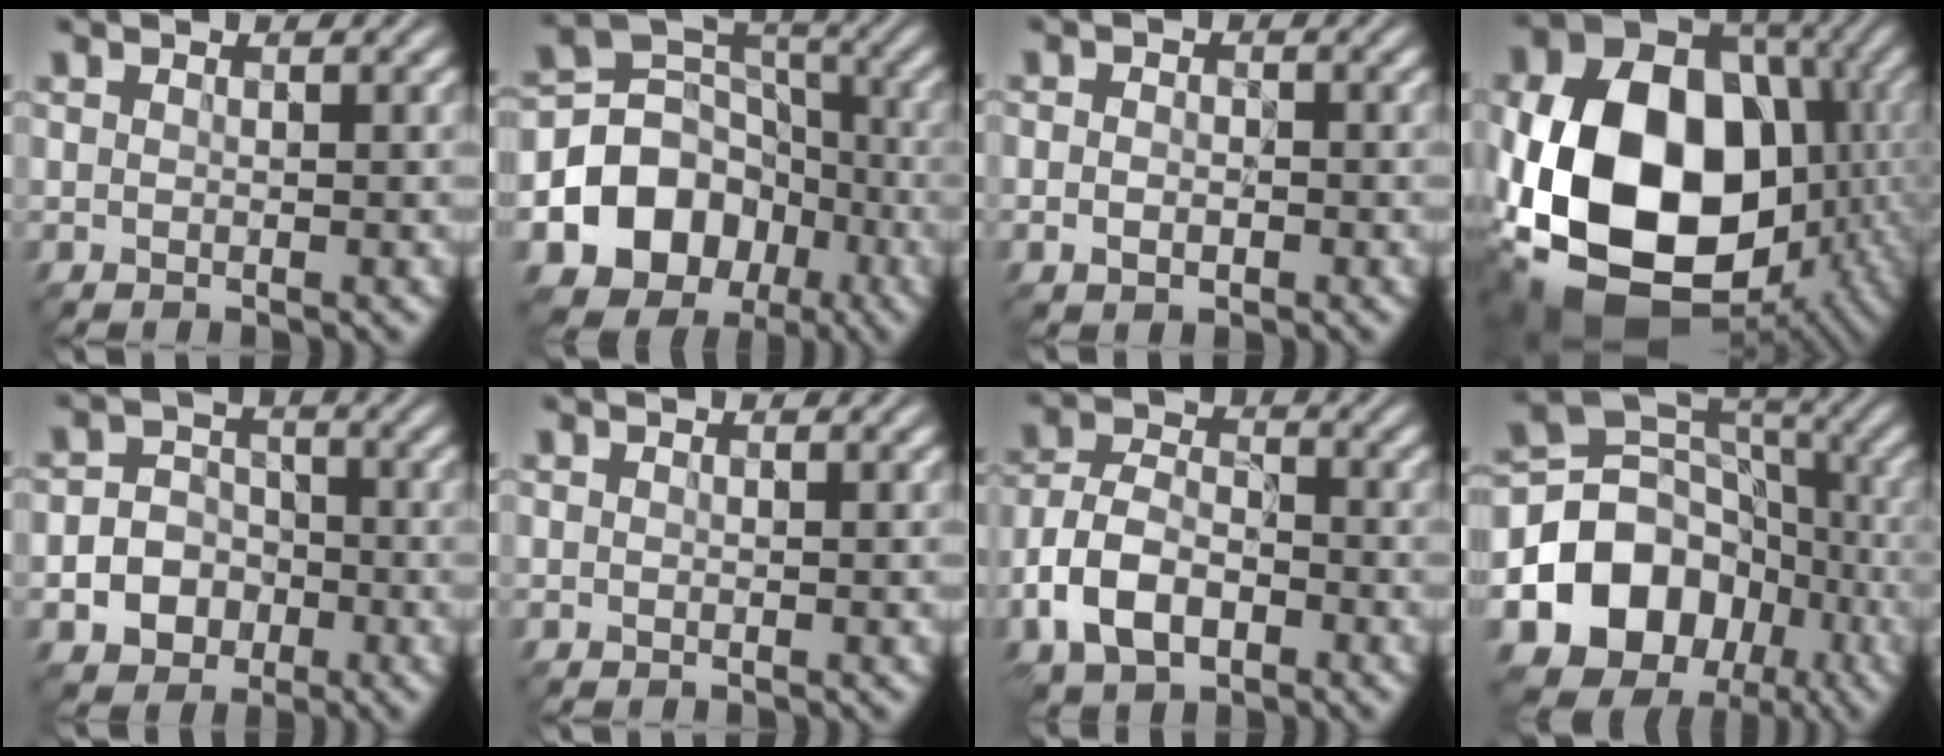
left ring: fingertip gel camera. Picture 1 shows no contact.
{"total": 11.1, "force": [-3.9, 9.2, 5.0], "torque": [-0.095, -0.003, -0.080]}
{"total": 1.8, "force": [-0.5, 1.3, 1.1], "torque": [-0.013, -0.003, -0.011]}
{"total": 20.1, "force": [-2.6, 15.2, 12.9], "torque": [-0.272, -0.024, -0.026]}
{"total": 5.3, "force": [-1.9, 4.5, 1.9], "torque": [-0.011, -0.001, -0.047]}
{"total": 0.0}
{"total": 6.4, "force": [-2.9, 4.1, 4.0], "torque": [-0.085, 0.004, -0.065]}
{"total": 12.8, "force": [-4.3, 10.4, 6.2], "torque": [-0.118, 0.000, -0.076]}